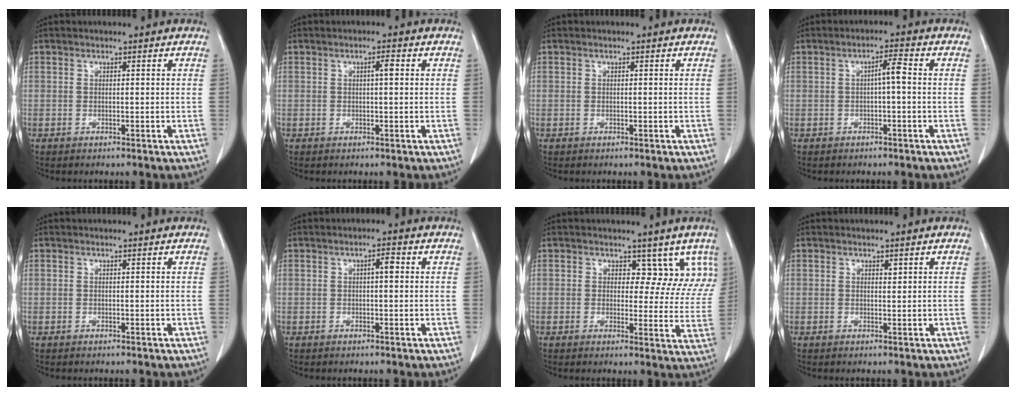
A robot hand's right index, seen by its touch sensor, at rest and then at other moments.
{"total": 1.5, "force": [0.3, 0.1, 1.4], "torque": [-0.024, 0.004, 0.003]}
{"total": 0.0}
{"total": 2.7, "force": [-0.1, 0.2, 2.7], "torque": [-0.043, 0.006, -0.003]}
{"total": 0.0}
{"total": 1.8, "force": [0.3, 0.4, 1.8], "torque": [-0.027, 0.005, 0.003]}
{"total": 7.4, "force": [5.1, 4.7, 2.7], "torque": [0.002, -0.007, 0.042]}
{"total": 0.5, "force": [0.4, 0.2, 0.3], "torque": [-0.006, -0.003, 0.005]}